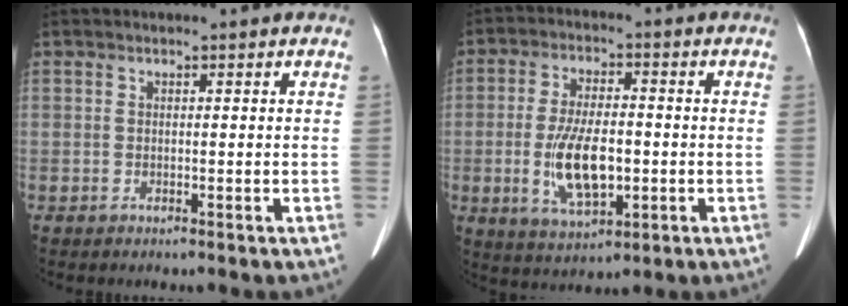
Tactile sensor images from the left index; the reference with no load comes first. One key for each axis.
{"total": 10.0, "fx": -1.8, "fy": 4.1, "fz": 8.9, "tx": -0.180, "ty": 0.000, "tz": -0.025}